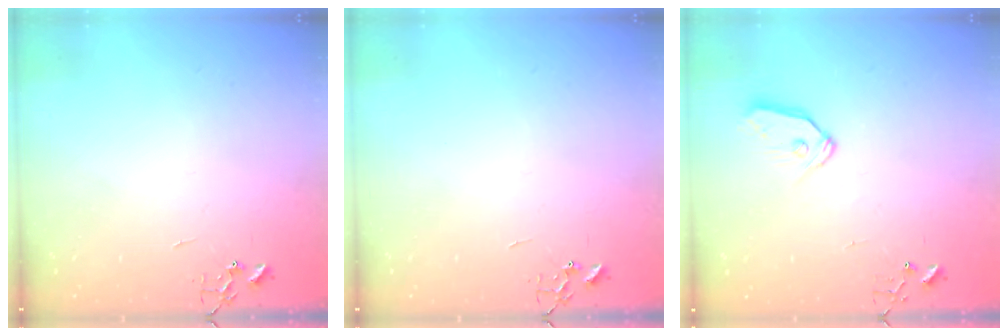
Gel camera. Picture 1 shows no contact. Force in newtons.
{"total": 0.0}
{"total": 8.4, "press": 8.4, "slide": 0.5}